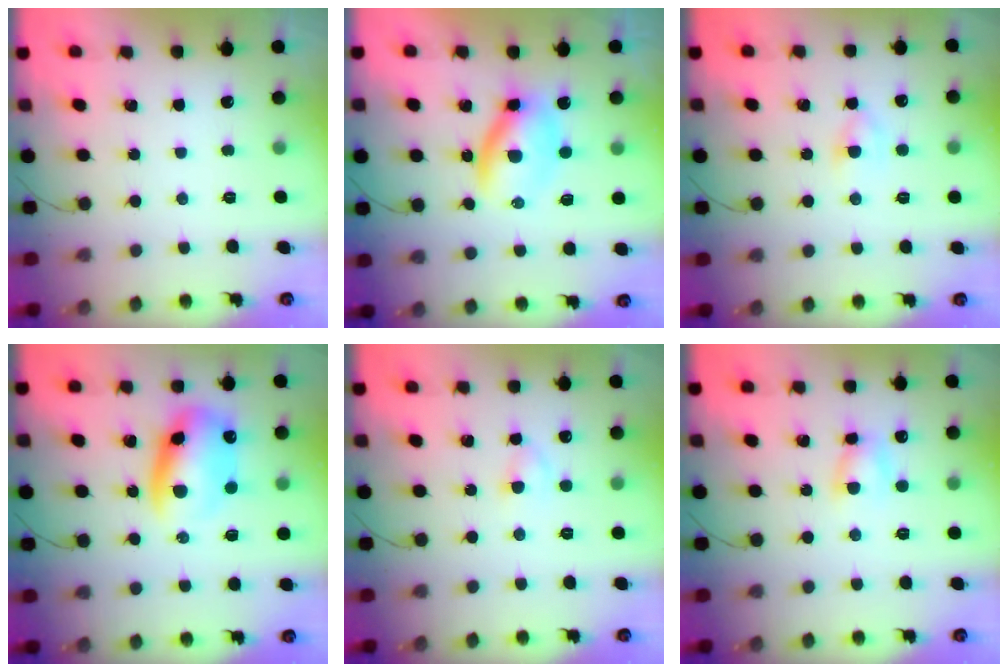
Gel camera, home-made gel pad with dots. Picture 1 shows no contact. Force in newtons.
{"total": 5.8, "press": 5.8, "slide": 0.6}
{"total": 3.3, "press": 3.1, "slide": 1.2}
{"total": 12.5, "press": 12.0, "slide": 3.4}
{"total": 2.9, "press": 2.6, "slide": 1.1}
{"total": 4.7, "press": 4.6, "slide": 0.9}